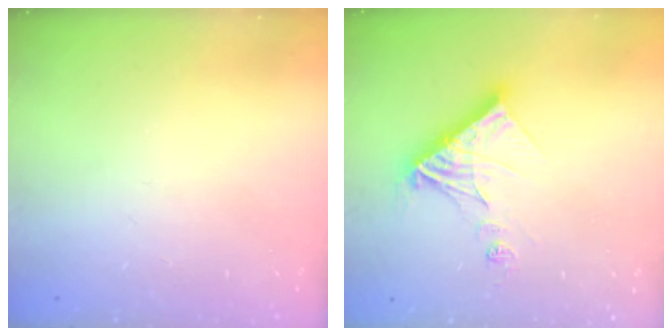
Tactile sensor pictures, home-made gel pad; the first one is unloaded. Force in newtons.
{"total": 14.1, "press": 14.0, "slide": 1.5}